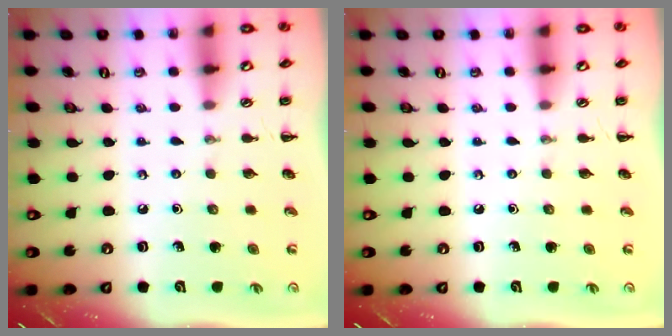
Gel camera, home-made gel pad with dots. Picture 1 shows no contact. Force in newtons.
{"total": 0.0}